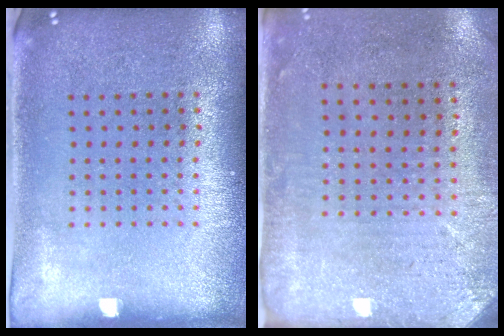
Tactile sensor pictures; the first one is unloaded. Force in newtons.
{"total": 3.0, "press": 2.4, "slide": 1.8}